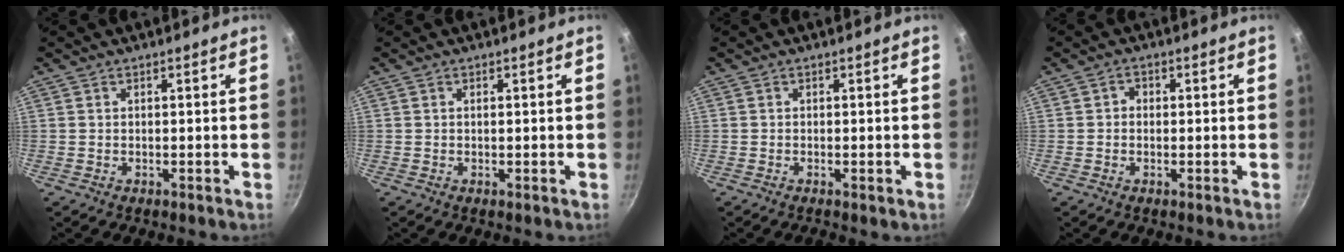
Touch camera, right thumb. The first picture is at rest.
{"total": 0.5, "force": [0.1, 0.2, 0.5], "torque": [-0.009, -0.001, 0.003]}
{"total": 1.0, "force": [-0.5, 0.2, 0.8], "torque": [-0.009, -0.002, -0.008]}
{"total": 1.7, "force": [0.0, 1.5, 0.8], "torque": [-0.002, 0.005, -0.005]}